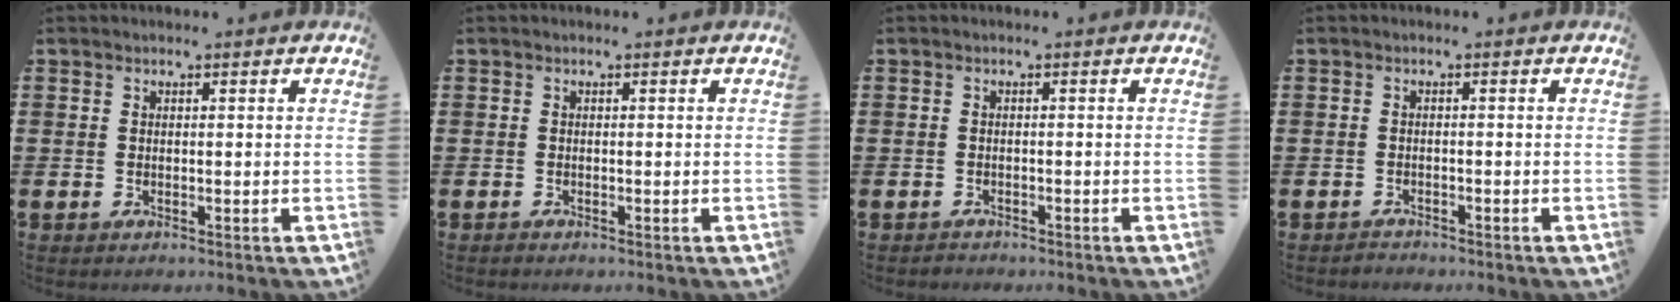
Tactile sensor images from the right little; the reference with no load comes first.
{"total": 0.0}
{"total": 0.6, "force": [-0.6, 0.1, -0.1], "torque": [0.000, 0.000, -0.013]}
{"total": 0.9, "force": [-0.9, 0.1, -0.1], "torque": [-0.001, 0.001, -0.019]}